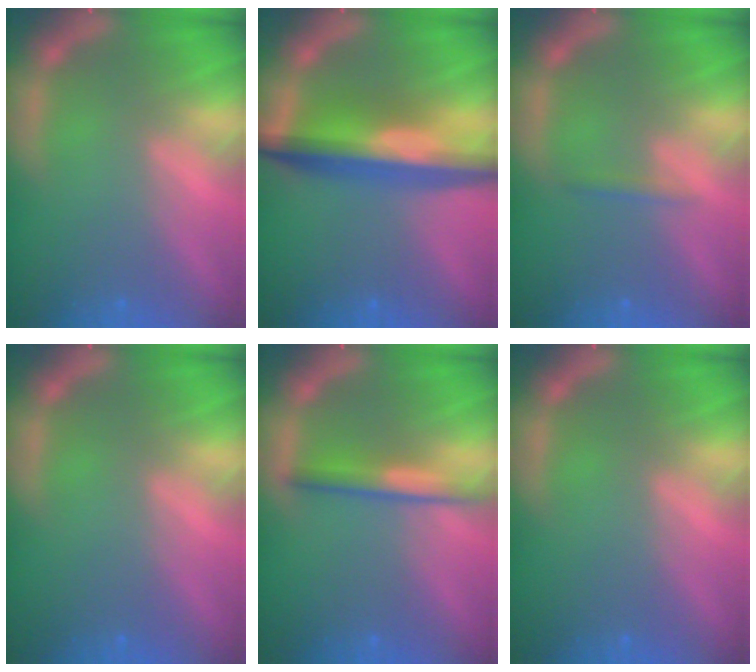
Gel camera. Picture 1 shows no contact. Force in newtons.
{"total": 8.1}
{"total": 0.9}
{"total": 0.0}
{"total": 3.0}
{"total": 0.0}